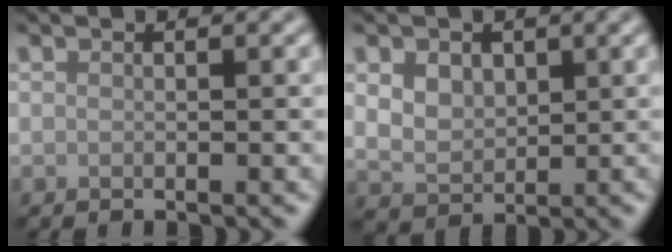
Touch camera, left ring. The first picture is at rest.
{"total": 3.6, "force": [1.3, 2.6, 2.0], "torque": [-0.044, 0.005, 0.022]}